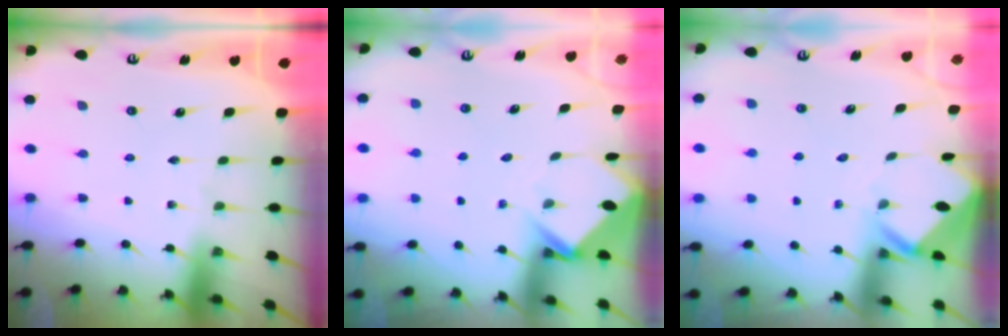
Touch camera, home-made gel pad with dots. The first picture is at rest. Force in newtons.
{"total": 3.9, "press": 3.9, "slide": 0.3}
{"total": 2.8, "press": 2.8, "slide": 0.2}